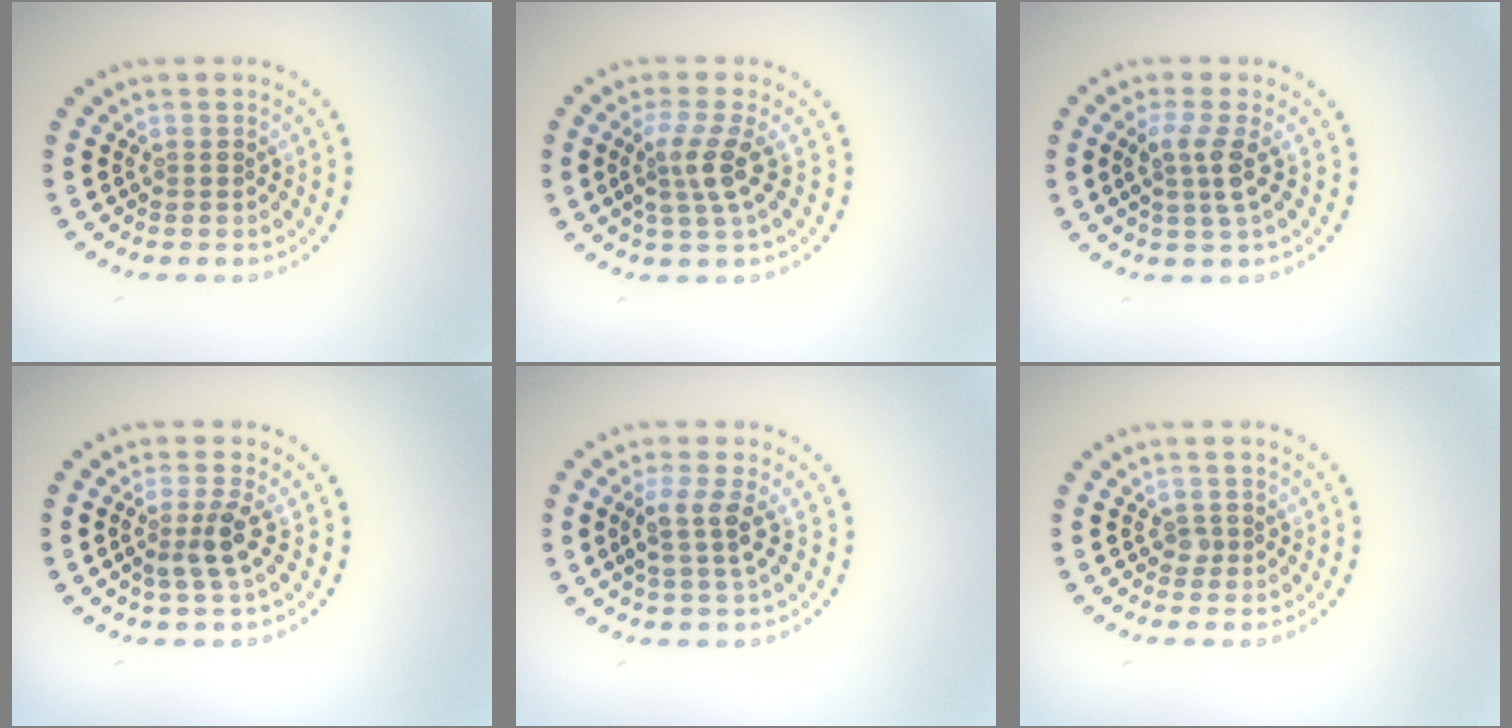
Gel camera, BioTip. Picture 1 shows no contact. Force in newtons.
{"total": 2.9, "press": 2.2, "slide": 1.9}
{"total": 2.6, "press": 2.1, "slide": 1.5}
{"total": 2.3, "press": 1.8, "slide": 1.5}
{"total": 2.6, "press": 2.1, "slide": 1.6}
{"total": 0.8, "press": 0.6, "slide": 0.6}